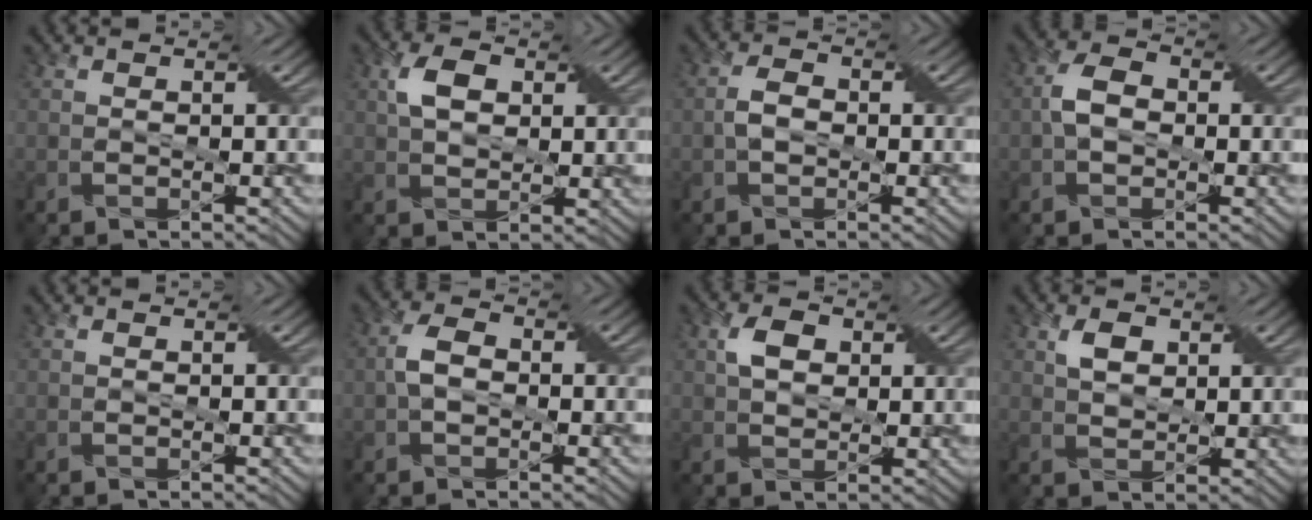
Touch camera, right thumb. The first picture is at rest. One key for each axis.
{"total": 4.5, "fx": 1.5, "fy": 3.0, "fz": 3.1, "tx": -0.062, "ty": 0.008, "tz": 0.023}
{"total": 2.7, "fx": -0.5, "fy": 1.8, "fz": 2.0, "tx": -0.040, "ty": 0.004, "tz": -0.014}
{"total": 4.2, "fx": -0.4, "fy": 2.9, "fz": 3.0, "tx": -0.060, "ty": 0.008, "tz": -0.015}
{"total": 0.0}
{"total": 3.6, "fx": -0.4, "fy": 2.4, "fz": 2.7, "tx": -0.055, "ty": 0.006, "tz": -0.014}
{"total": 3.8, "fx": 1.4, "fy": 2.6, "fz": 2.4, "tx": -0.047, "ty": 0.007, "tz": 0.020}
{"total": 3.1, "fx": 1.7, "fy": 1.8, "fz": 1.8, "tx": -0.034, "ty": 0.005, "tz": 0.028}